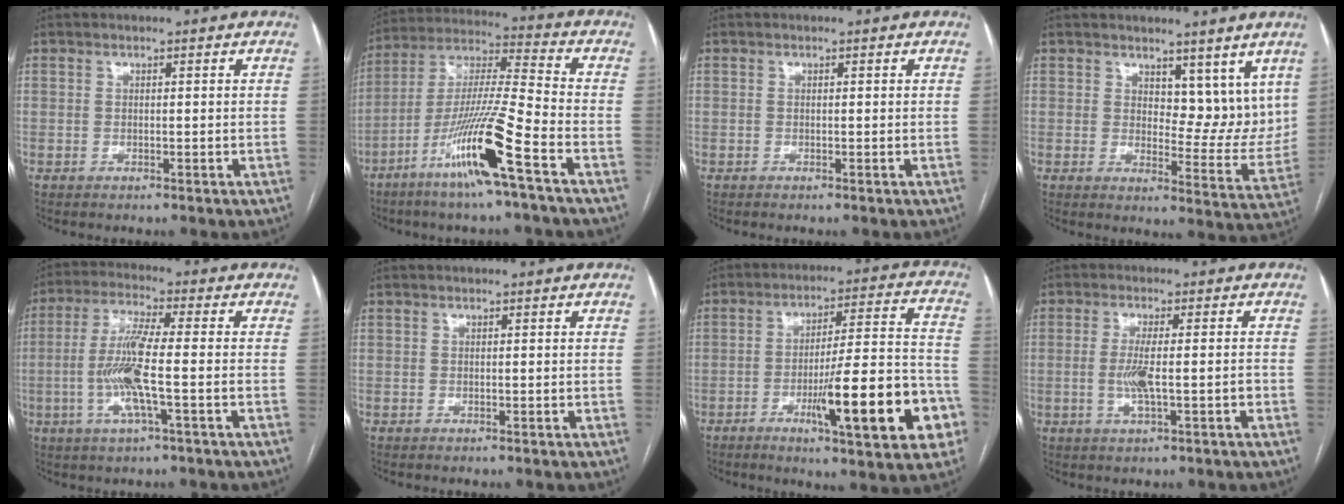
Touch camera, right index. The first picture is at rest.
{"total": 15.2, "force": [-7.8, -0.7, 13.0], "torque": [-0.260, -0.018, -0.149]}
{"total": 0.0}
{"total": 8.5, "force": [5.8, 4.3, 4.5], "torque": [-0.043, -0.015, 0.087]}
{"total": 9.5, "force": [-1.8, 0.4, 9.3], "torque": [-0.191, -0.001, -0.042]}
{"total": 0.0}
{"total": 18.0, "force": [-6.8, 2.4, 16.5], "torque": [-0.211, 0.012, -0.090]}
{"total": 5.2, "force": [-1.2, 0.7, 5.0], "torque": [-0.098, -0.002, -0.017]}